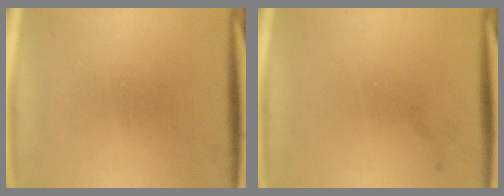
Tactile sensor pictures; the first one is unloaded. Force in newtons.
{"total": 1.1}